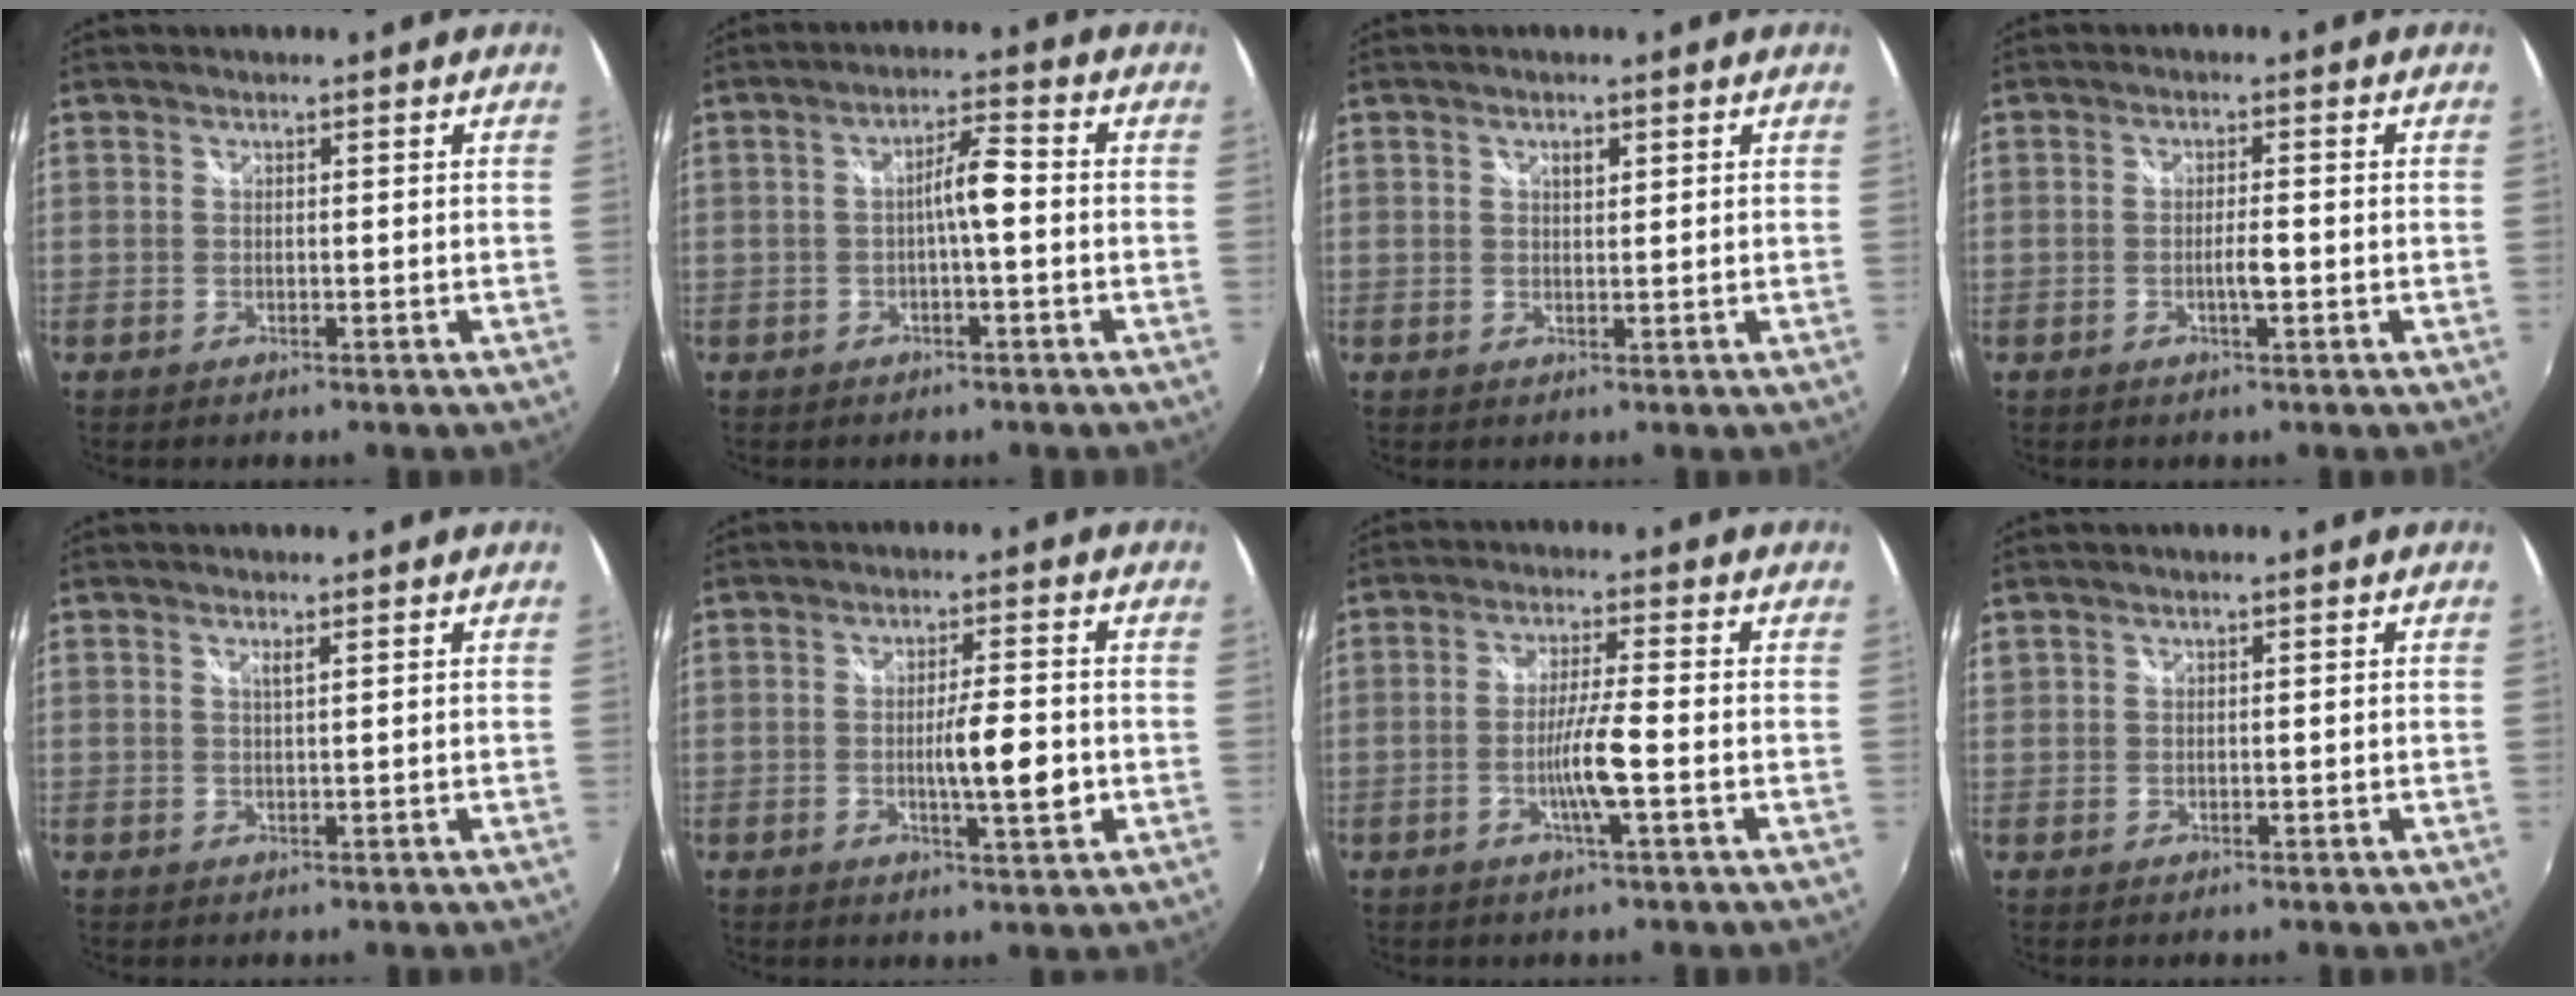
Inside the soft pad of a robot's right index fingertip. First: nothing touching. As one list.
[{"total": 5.9, "force": [-0.9, 0.2, 5.8], "torque": [-0.109, 0.012, -0.015]}, {"total": 1.4, "force": [0.7, 0.6, 1.0], "torque": [-0.015, 0.003, 0.012]}, {"total": 2.5, "force": [-0.8, 0.4, 2.4], "torque": [-0.042, -0.001, -0.014]}, {"total": 1.0, "force": [0.6, -0.1, 0.8], "torque": [-0.014, 0.000, 0.009]}, {"total": 6.7, "force": [-1.3, 0.7, 6.6], "torque": [-0.106, -0.010, -0.019]}, {"total": 5.8, "force": [-1.9, -0.4, 5.5], "torque": [-0.100, -0.006, -0.037]}, {"total": 0.8, "force": [0.6, 0.4, 0.4], "torque": [-0.004, 0.002, 0.012]}]